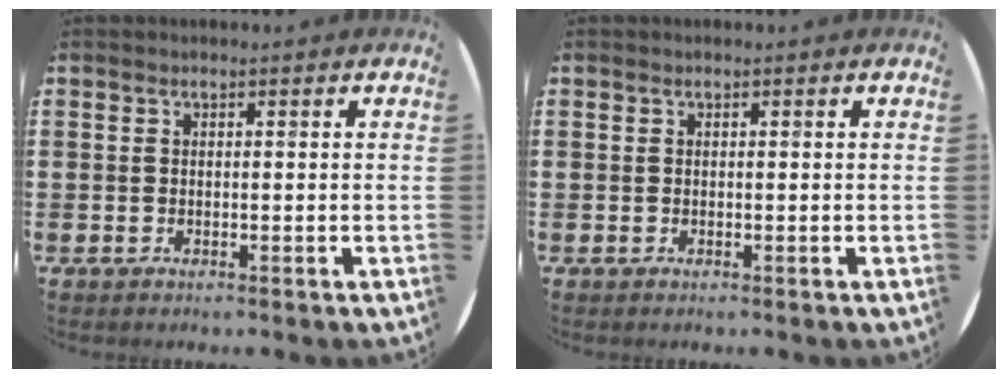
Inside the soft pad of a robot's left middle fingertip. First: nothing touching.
{"total": 0.0}